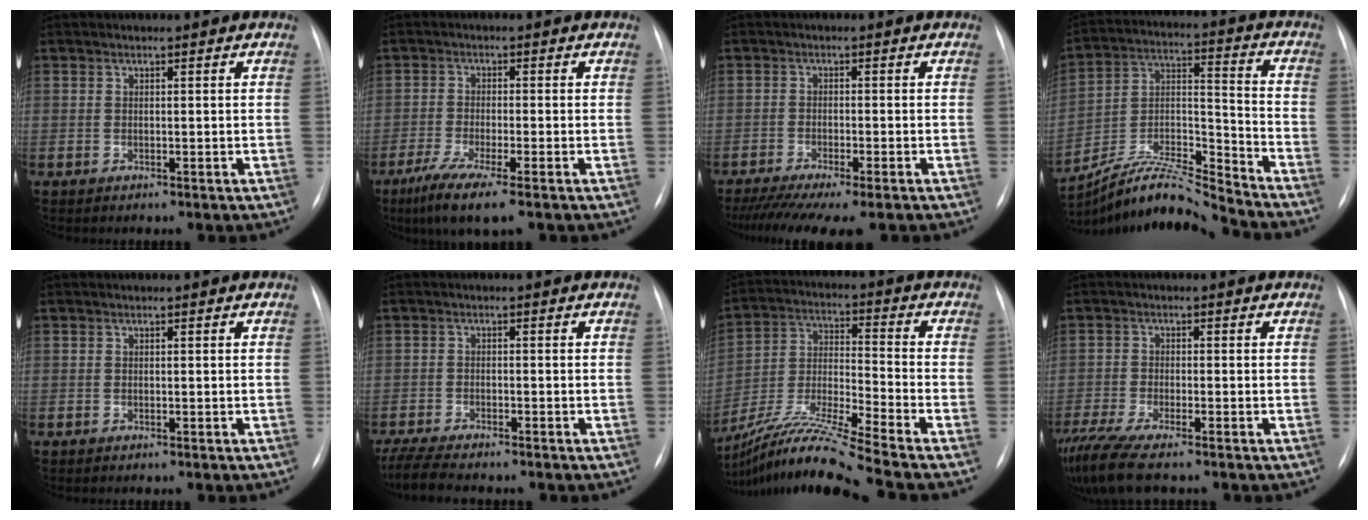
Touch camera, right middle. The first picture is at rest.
{"total": 6.8, "force": [-4.2, 0.3, 5.3], "torque": [-0.105, -0.023, -0.075]}
{"total": 10.7, "force": [-8.6, 0.9, 6.3], "torque": [-0.091, -0.020, -0.132]}
{"total": 12.9, "force": [-12.5, -0.9, 3.1], "torque": [-0.055, 0.032, -0.229]}
{"total": 0.0}
{"total": 8.9, "force": [-7.6, 1.5, 4.3], "torque": [-0.073, -0.018, -0.123]}
{"total": 16.8, "force": [-14.0, -2.2, 8.9], "torque": [-0.190, -0.024, -0.257]}
{"total": 9.1, "force": [-7.3, 0.9, 5.3], "torque": [-0.098, -0.022, -0.126]}